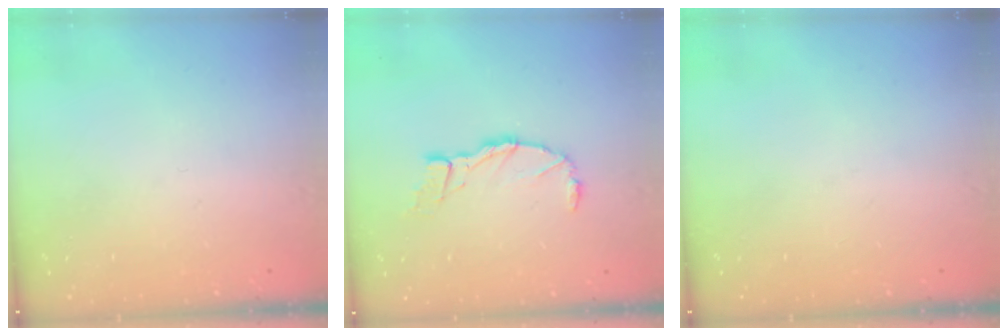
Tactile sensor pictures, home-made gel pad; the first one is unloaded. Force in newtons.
{"total": 9.3, "press": 9.3, "slide": 1.0}
{"total": 0.0}